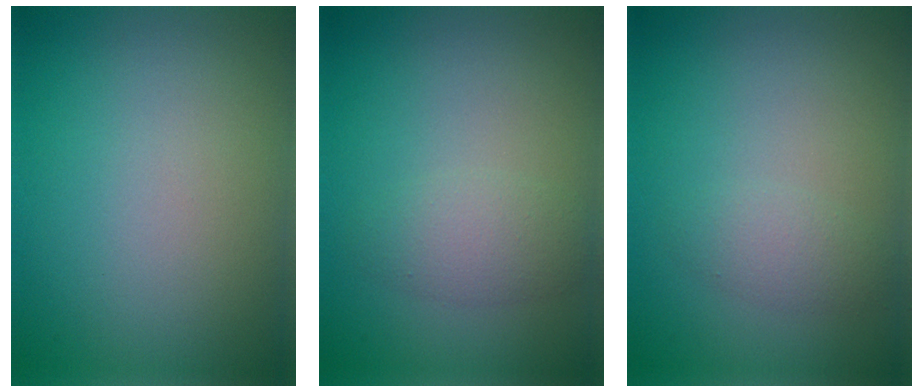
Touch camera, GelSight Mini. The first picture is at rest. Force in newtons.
{"total": 2.4, "press": 2.4, "slide": 0.0}
{"total": 1.6, "press": 1.6, "slide": 0.0}